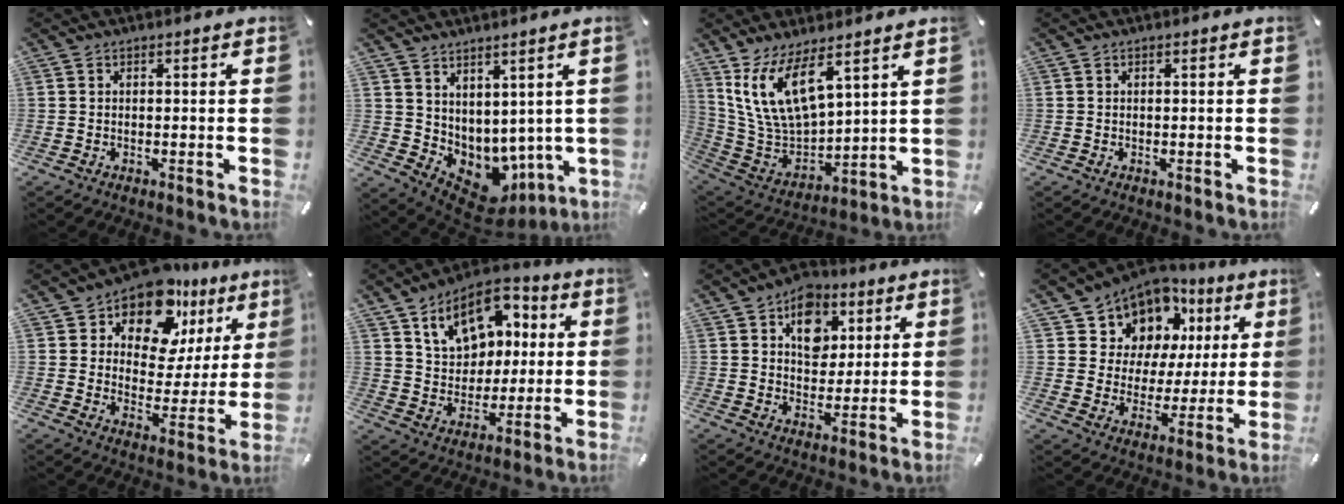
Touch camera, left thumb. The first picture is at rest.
{"total": 5.2, "force": [1.2, 5.0, 0.6], "torque": [-0.004, -0.055, 0.038]}
{"total": 14.1, "force": [8.6, 6.5, 9.1], "torque": [-0.210, -0.048, 0.157]}
{"total": 0.0}
{"total": 14.5, "force": [10.1, 8.2, 6.3], "torque": [-0.112, -0.075, 0.182]}
{"total": 13.9, "force": [6.2, 10.6, 6.5], "torque": [-0.113, -0.019, 0.120]}
{"total": 10.3, "force": [4.6, 8.1, 4.4], "torque": [-0.050, -0.023, 0.080]}
{"total": 10.3, "force": [7.0, 7.5, 0.6], "torque": [-0.032, -0.071, 0.131]}